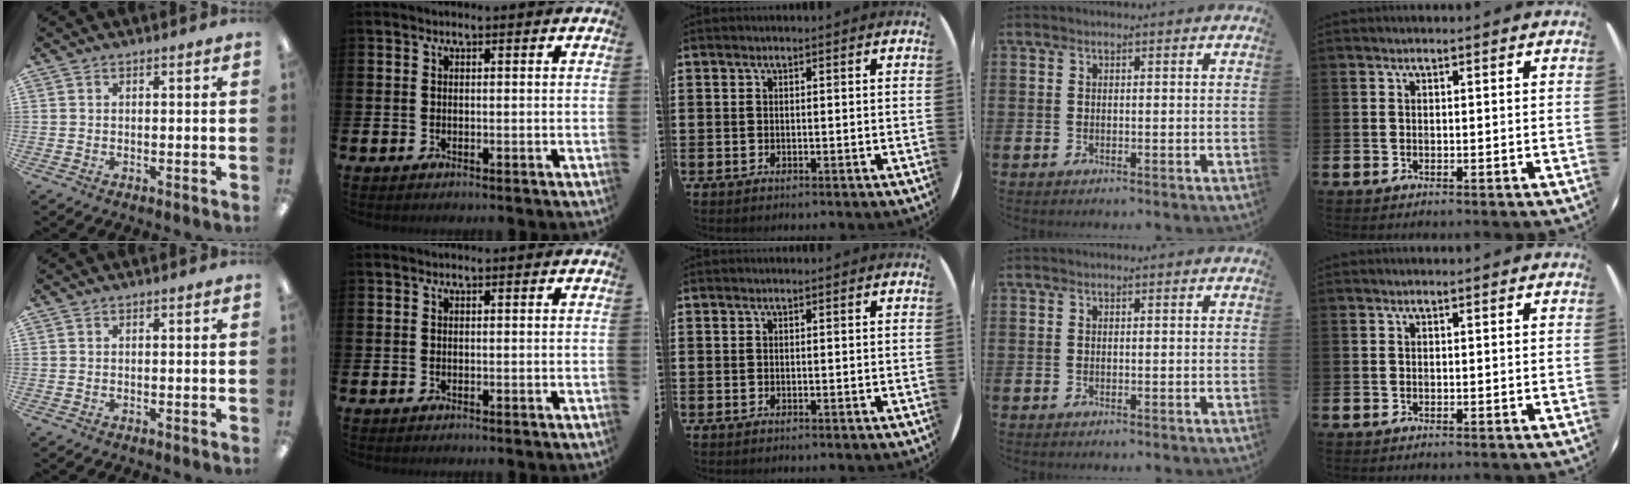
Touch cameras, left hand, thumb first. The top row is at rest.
{}